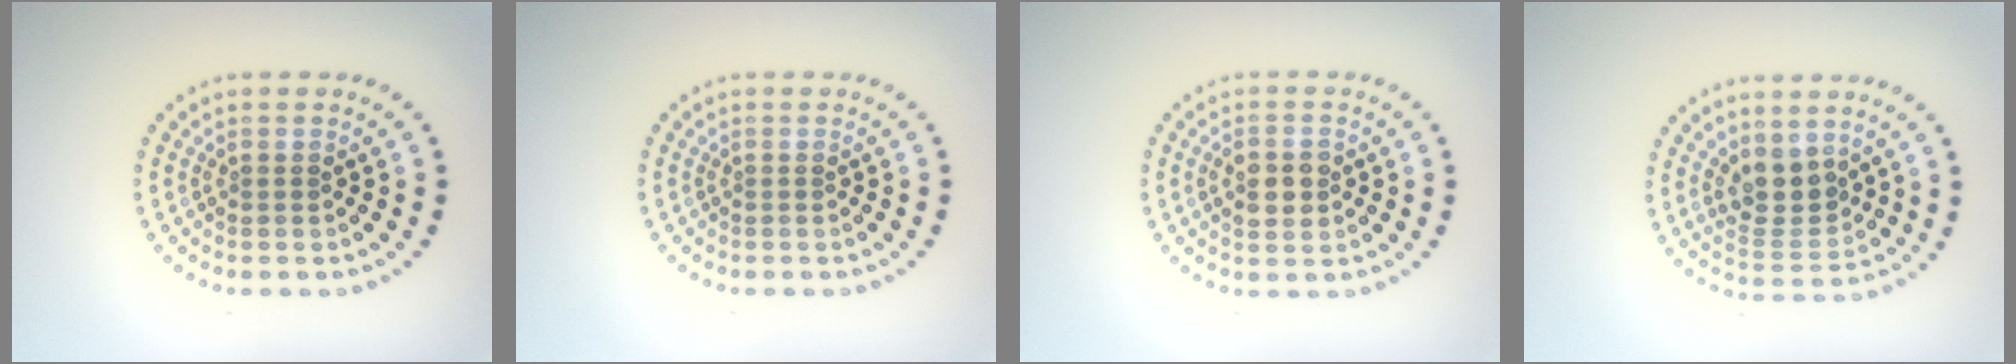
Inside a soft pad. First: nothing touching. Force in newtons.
{"total": 0.0}
{"total": 2.9, "press": 2.9, "slide": 0.3}
{"total": 3.5, "press": 3.1, "slide": 1.5}